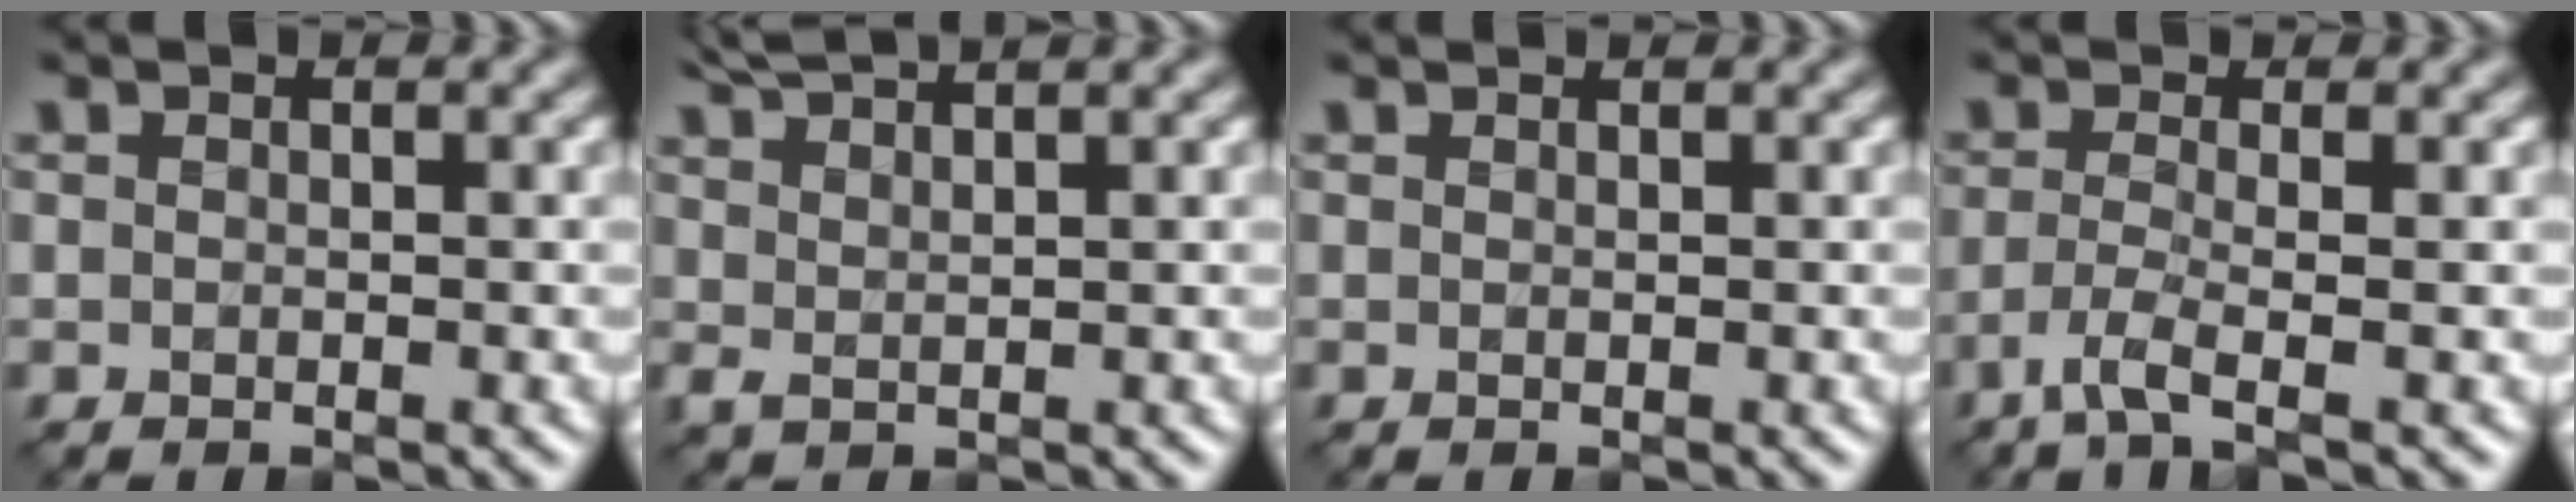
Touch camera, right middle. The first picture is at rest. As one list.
[{"total": 3.6, "force": [3.0, 0.6, 1.9], "torque": [-0.033, 0.012, 0.057]}, {"total": 0.9, "force": [0.9, 0.1, 0.3], "torque": [-0.009, -0.003, 0.007]}, {"total": 2.9, "force": [-1.5, 0.5, 2.4], "torque": [-0.046, -0.009, -0.043]}]